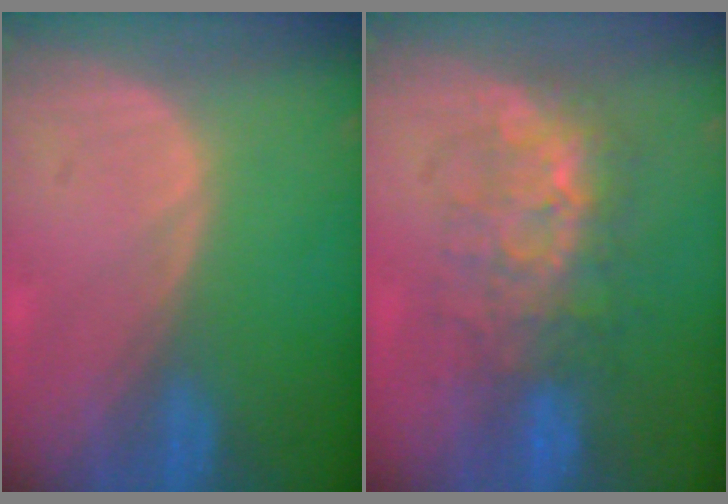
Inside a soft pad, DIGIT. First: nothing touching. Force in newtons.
{"total": 7.8, "press": 7.6, "slide": 1.5}